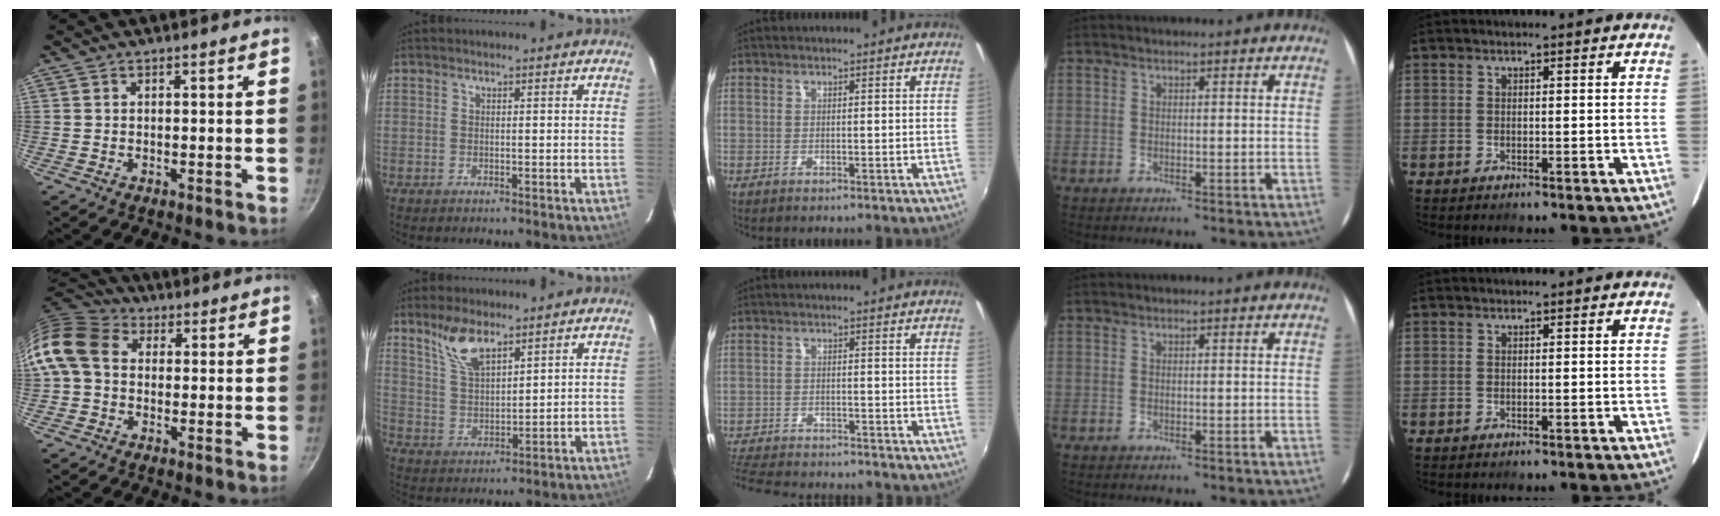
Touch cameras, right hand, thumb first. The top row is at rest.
{"thumb": {"total": 11.6, "force": [1.0, 9.1, 7.1], "torque": [-0.121, 0.023, -0.001]}, "index": {"total": 8.1, "force": [5.7, 2.9, 4.8], "torque": [-0.091, 0.008, 0.120]}, "middle": {"total": 12.2, "force": [-10.9, 3.1, 4.4], "torque": [-0.117, -0.013, -0.175]}}